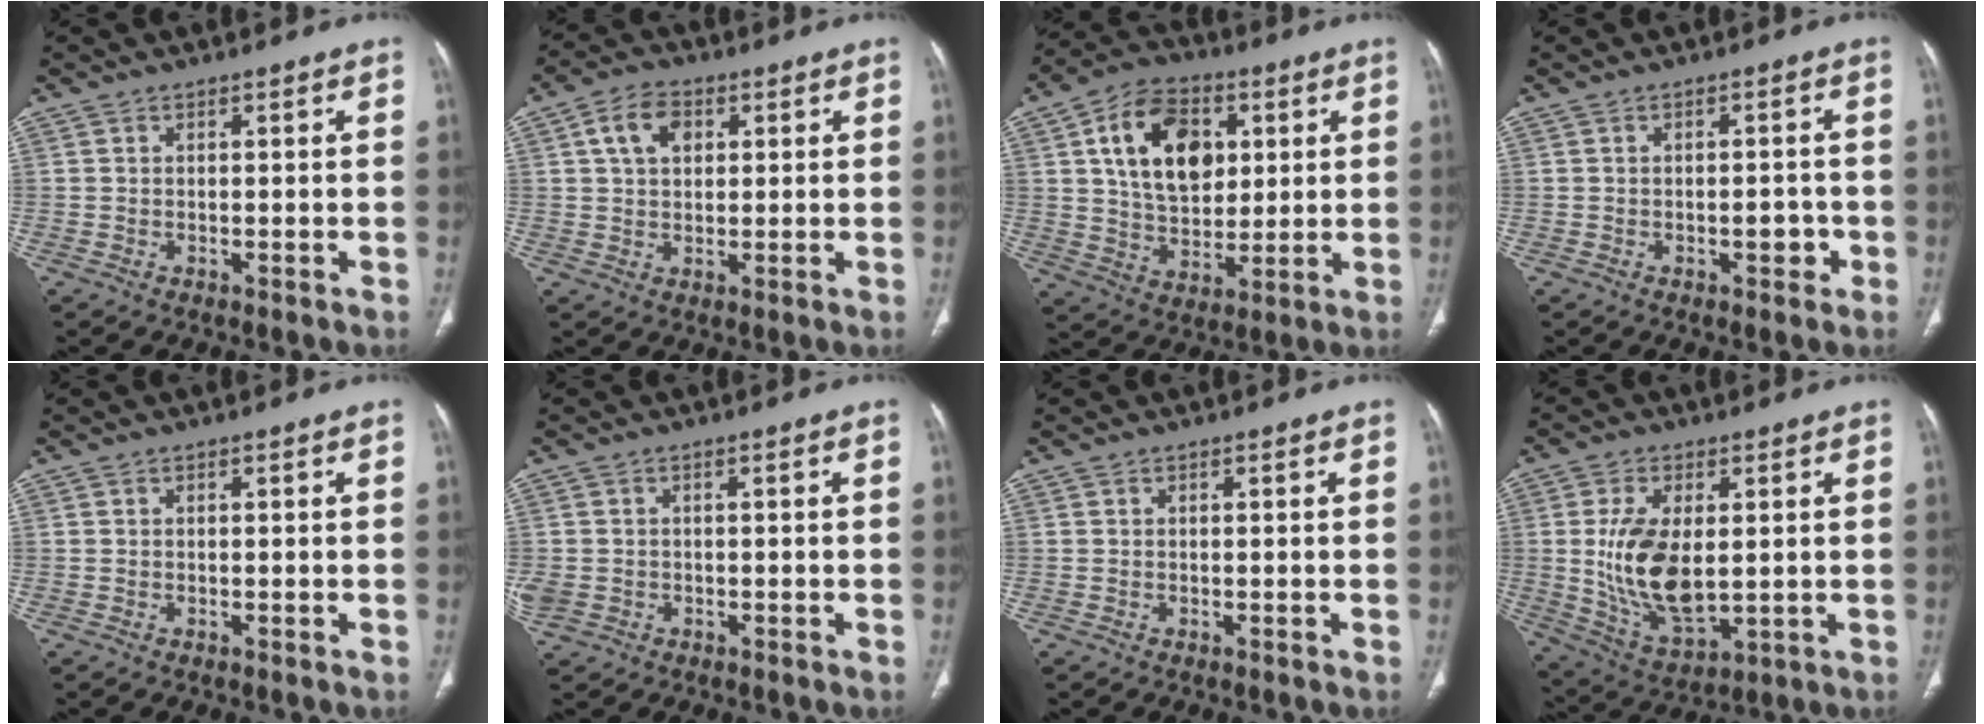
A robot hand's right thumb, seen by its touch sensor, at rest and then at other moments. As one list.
[{"total": 7.1, "force": [2.3, 4.9, 4.6], "torque": [-0.067, 0.005, 0.036]}, {"total": 16.6, "force": [4.7, 11.1, 11.4], "torque": [-0.156, -0.005, 0.082]}, {"total": 3.0, "force": [-1.1, 1.7, 2.3], "torque": [-0.018, 0.011, -0.012]}, {"total": 0.0}, {"total": 3.5, "force": [-0.8, 3.0, 1.6], "torque": [-0.043, 0.007, -0.007]}, {"total": 0.0}, {"total": 14.2, "force": [0.8, 7.5, 12.0], "torque": [-0.223, -0.020, 0.030]}]